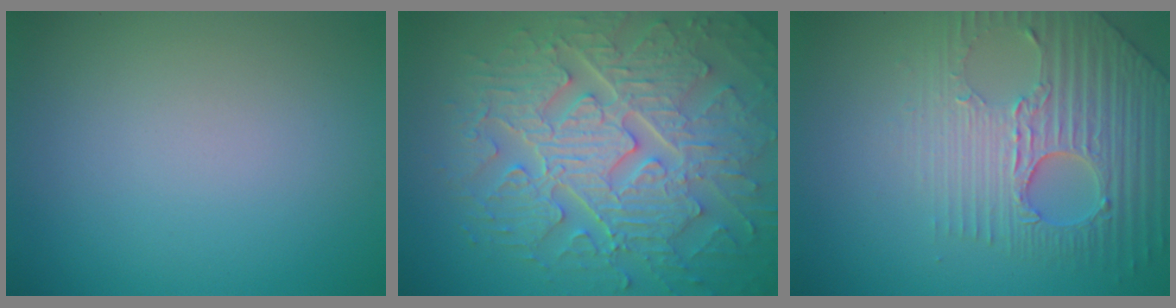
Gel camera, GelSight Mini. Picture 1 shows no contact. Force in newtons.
{"total": 9.2, "press": 6.7, "slide": 6.3}
{"total": 4.8, "press": 4.5, "slide": 1.7}